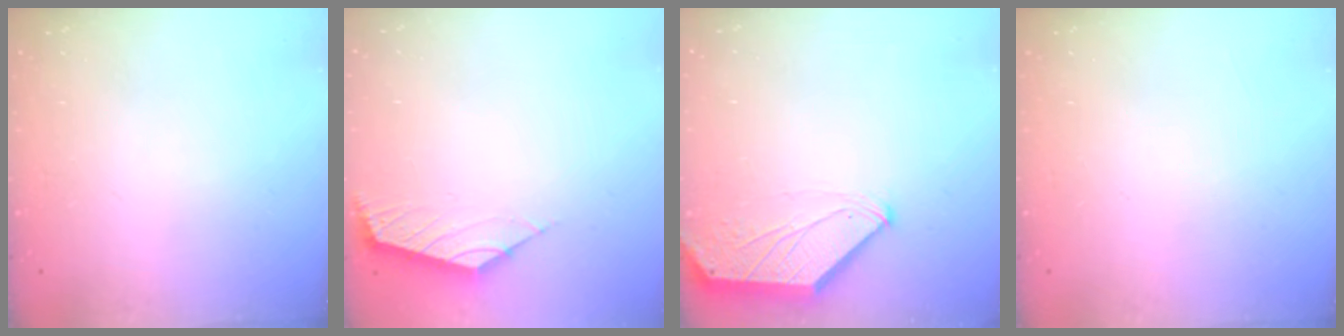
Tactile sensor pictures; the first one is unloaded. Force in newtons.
{"total": 2.5, "press": 2.5, "slide": 0.6}
{"total": 0.0}
{"total": 0.0}